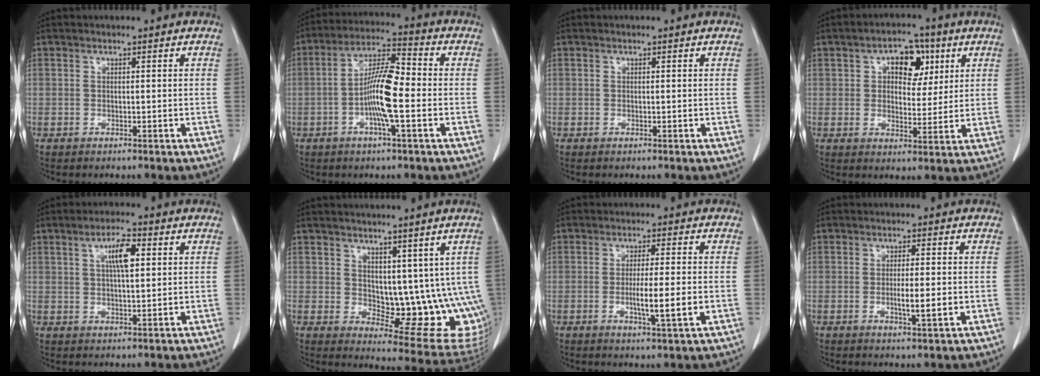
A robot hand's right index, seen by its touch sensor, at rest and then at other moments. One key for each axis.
{"total": 9.4, "fx": -2.0, "fy": 1.2, "fz": 9.1, "tx": -0.173, "ty": 0.011, "tz": -0.042}
{"total": 0.0}
{"total": 7.4, "fx": 2.8, "fy": 4.4, "fz": 5.3, "tx": -0.074, "ty": 0.021, "tz": 0.043}
{"total": 5.3, "fx": 1.7, "fy": 1.2, "fz": 4.9, "tx": -0.089, "ty": 0.005, "tz": 0.030}
{"total": 12.9, "fx": 2.7, "fy": 6.8, "fz": 10.6, "tx": -0.117, "ty": -0.010, "tz": 0.059}
{"total": 6.2, "fx": -1.3, "fy": -0.1, "fz": 6.0, "tx": -0.098, "ty": -0.011, "tz": -0.019}
{"total": 4.0, "fx": -0.7, "fy": 0.3, "fz": 4.0, "tx": -0.063, "ty": -0.004, "tz": -0.006}